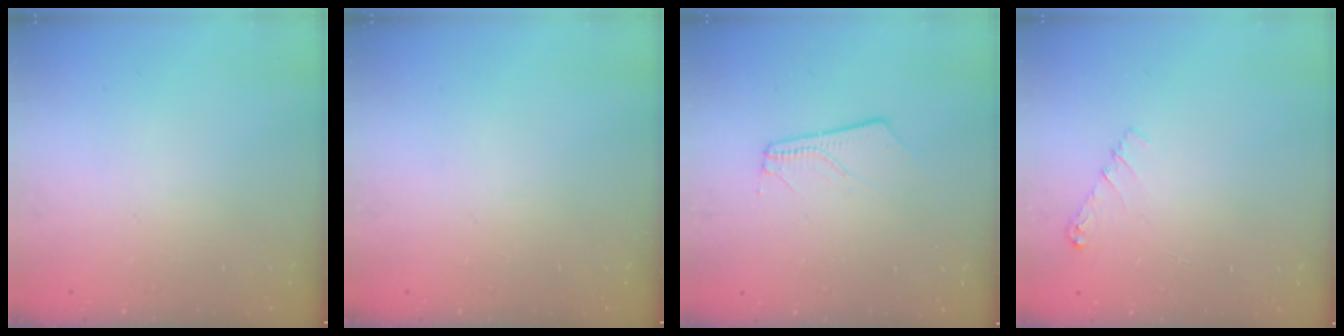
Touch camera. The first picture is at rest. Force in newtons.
{"total": 0.0}
{"total": 4.9, "press": 4.9, "slide": 0.7}
{"total": 4.1, "press": 4.1, "slide": 0.6}